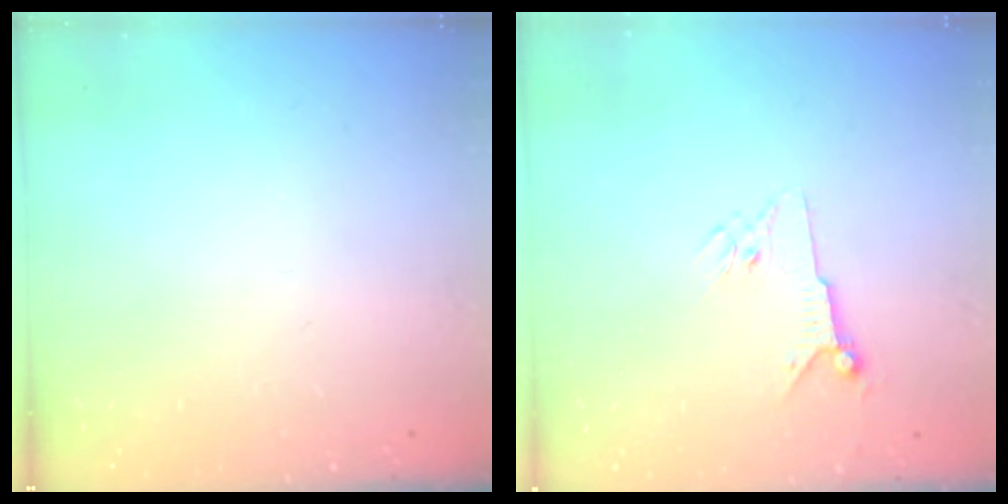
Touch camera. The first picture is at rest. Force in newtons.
{"total": 5.6, "press": 5.6, "slide": 0.8}